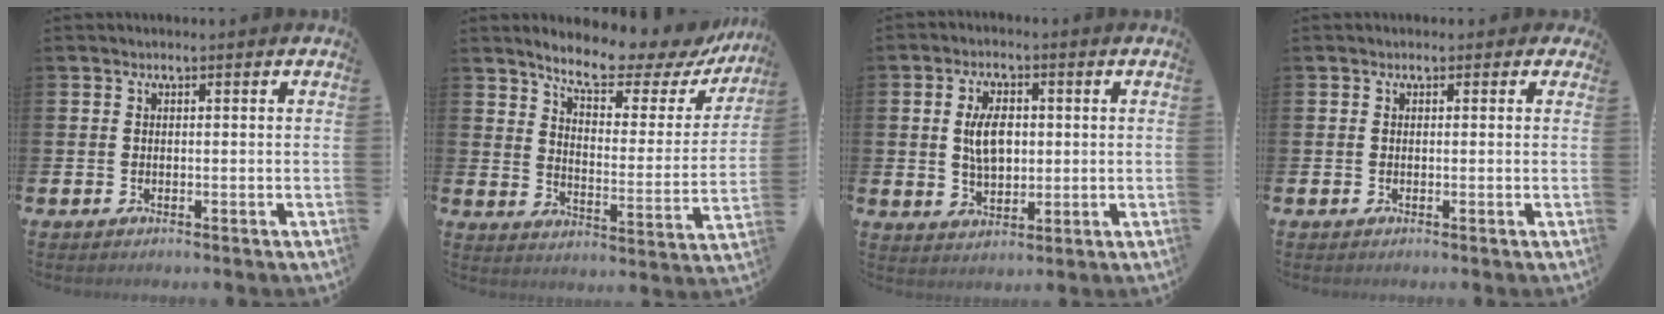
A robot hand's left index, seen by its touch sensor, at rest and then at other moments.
{"total": 9.0, "force": [8.0, 2.2, 3.4], "torque": [-0.094, -0.057, 0.135]}
{"total": 5.4, "force": [1.0, 3.2, 4.3], "torque": [-0.073, 0.005, 0.012]}
{"total": 0.6, "force": [-0.2, 0.5, 0.2], "torque": [-0.003, 0.008, -0.006]}